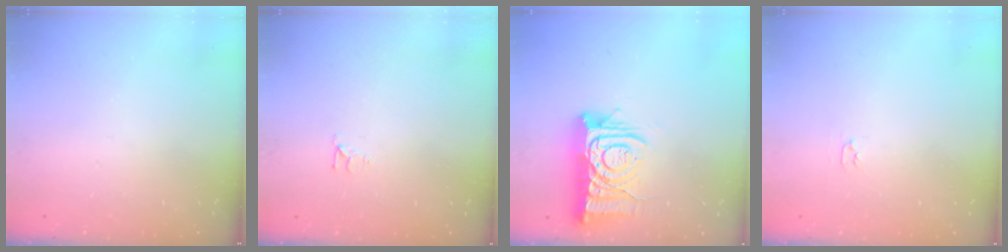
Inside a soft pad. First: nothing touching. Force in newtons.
{"total": 3.3, "press": 3.3, "slide": 0.2}
{"total": 12.8, "press": 12.8, "slide": 1.4}
{"total": 2.0, "press": 2.0, "slide": 0.3}